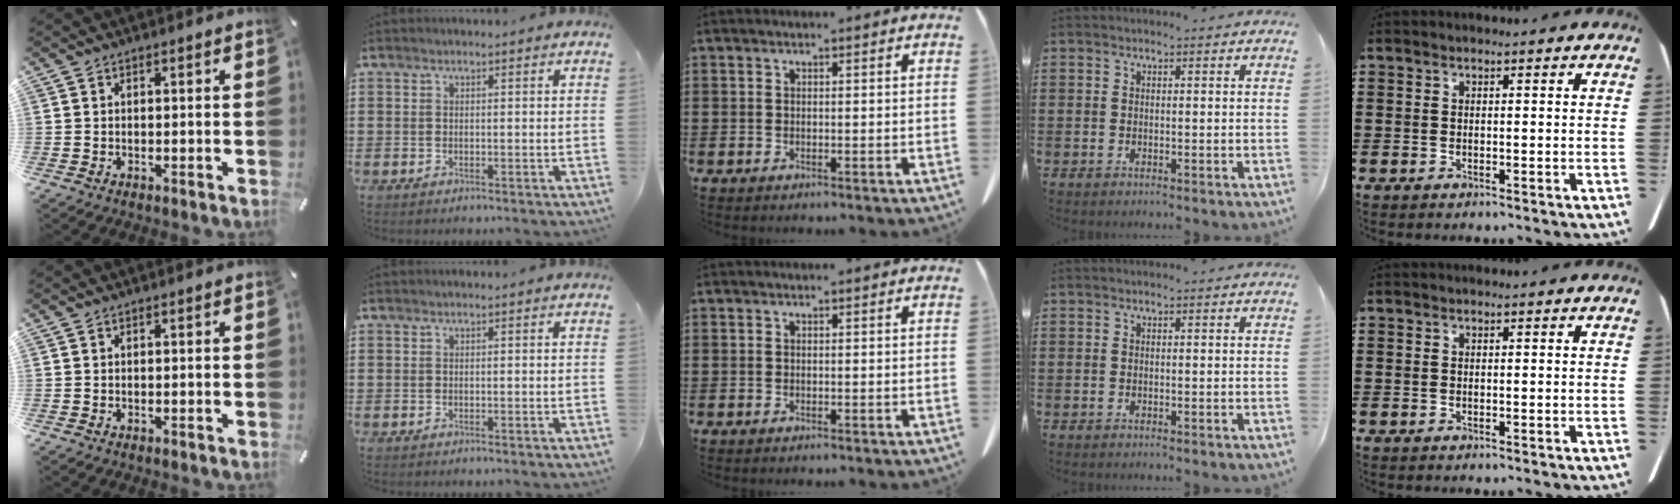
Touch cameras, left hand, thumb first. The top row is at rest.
{}